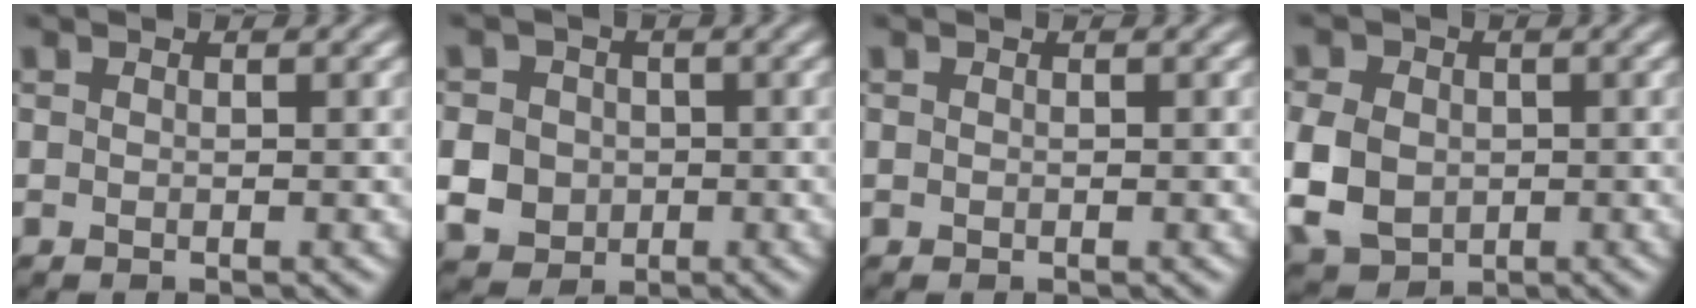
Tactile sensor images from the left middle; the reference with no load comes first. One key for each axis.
{"total": 4.8, "fx": -0.6, "fy": 4.5, "fz": 1.5, "tx": -0.031, "ty": 0.006, "tz": -0.027}
{"total": 0.6, "fx": 0.3, "fy": -0.2, "fz": -0.5, "tx": 0.012, "ty": 0.006, "tz": 0.006}
{"total": 6.6, "fx": -0.6, "fy": 5.4, "fz": 3.7, "tx": -0.095, "ty": 0.002, "tz": -0.015}